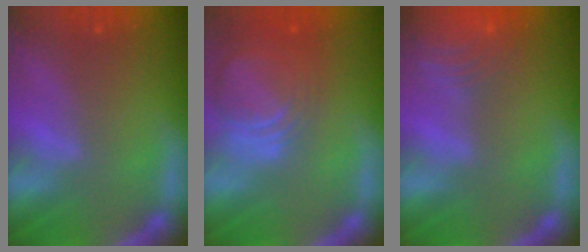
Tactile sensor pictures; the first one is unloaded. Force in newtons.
{"total": 8.0}
{"total": 8.5}